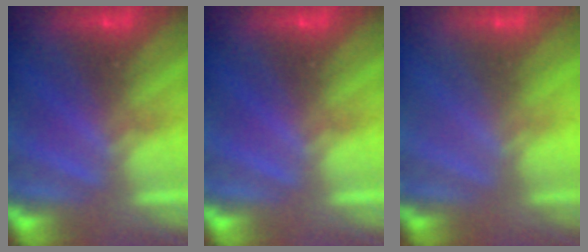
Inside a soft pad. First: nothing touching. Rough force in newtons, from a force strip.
{"total": 0.0}
{"total": 2.9}